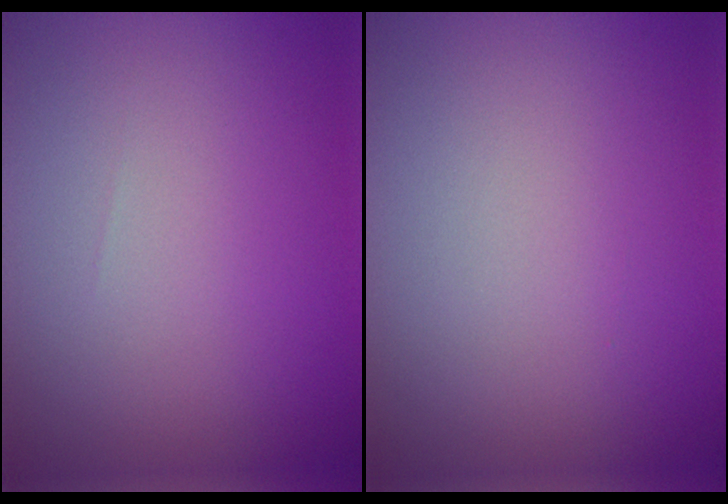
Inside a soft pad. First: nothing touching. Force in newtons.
{"total": 0.0}